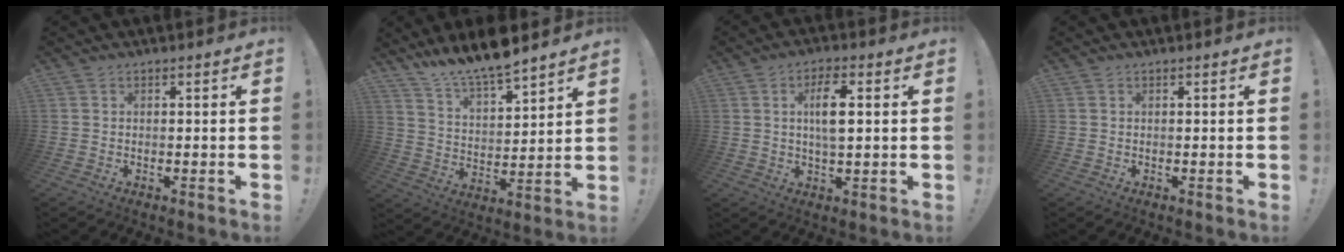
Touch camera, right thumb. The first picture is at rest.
{"total": 11.3, "force": [10.6, 1.8, 3.6], "torque": [-0.086, -0.085, 0.191]}
{"total": 7.9, "force": [1.7, 3.1, 7.0], "torque": [-0.110, -0.002, 0.023]}
{"total": 0.0}